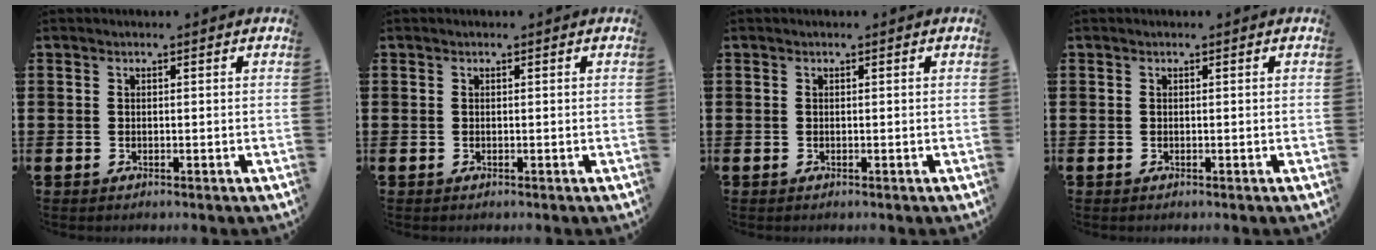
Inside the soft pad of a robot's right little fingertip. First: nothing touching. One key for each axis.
{"total": 0.0}
{"total": 0.0}
{"total": 0.0}